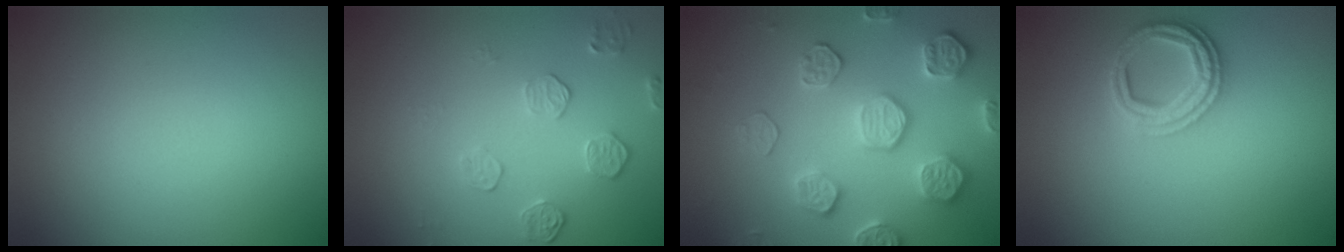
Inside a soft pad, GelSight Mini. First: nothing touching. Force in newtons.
{"total": 1.9, "press": 1.3, "slide": 1.3}
{"total": 5.0, "press": 4.8, "slide": 1.4}
{"total": 2.8, "press": 2.7, "slide": 0.7}